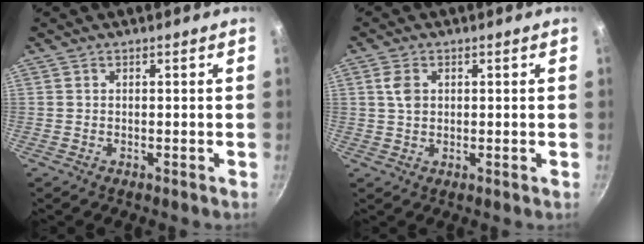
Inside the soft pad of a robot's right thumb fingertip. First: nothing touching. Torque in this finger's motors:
{"motor_torque": [-0.02, 0.17, 0.73, 0.09, -0.02]}